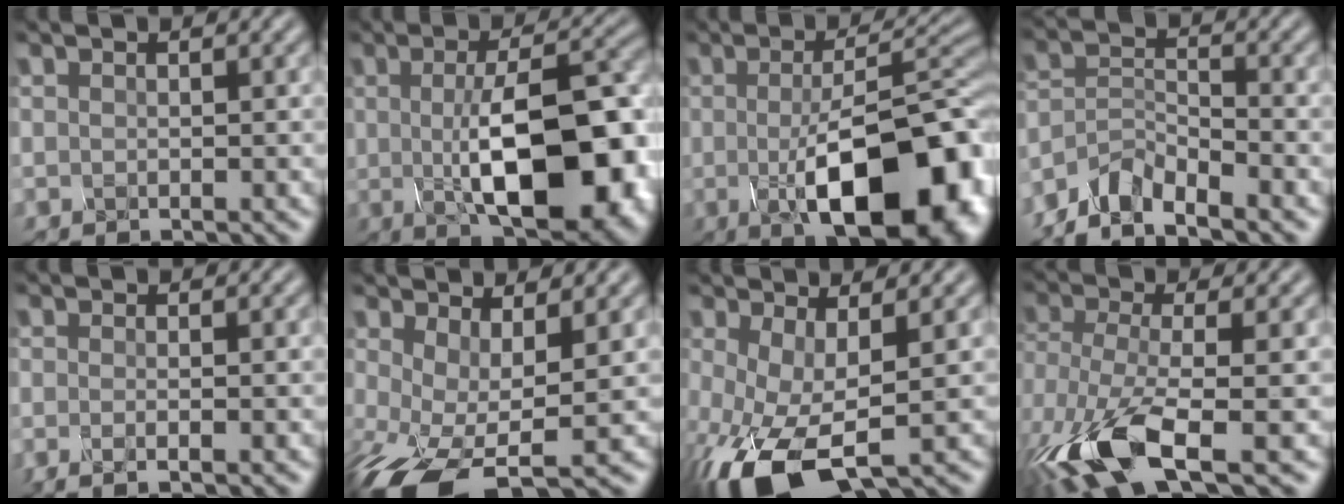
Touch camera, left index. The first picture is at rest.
{"total": 11.1, "force": [-1.5, 3.8, 10.3], "torque": [-0.155, -0.008, -0.005]}
{"total": 13.5, "force": [-3.6, 5.1, 12.0], "torque": [-0.152, -0.003, -0.033]}
{"total": 5.0, "force": [-4.9, 0.6, 0.8], "torque": [-0.031, 0.000, -0.079]}
{"total": 1.9, "force": [-0.9, 0.7, 1.6], "torque": [-0.020, -0.008, -0.009]}
{"total": 7.1, "force": [-3.3, 2.2, 5.9], "torque": [-0.150, -0.025, -0.033]}
{"total": 8.5, "force": [-3.8, 3.2, 7.0], "torque": [-0.188, -0.036, -0.034]}
{"total": 8.9, "force": [-4.9, 3.0, 6.8], "torque": [-0.172, -0.007, -0.074]}